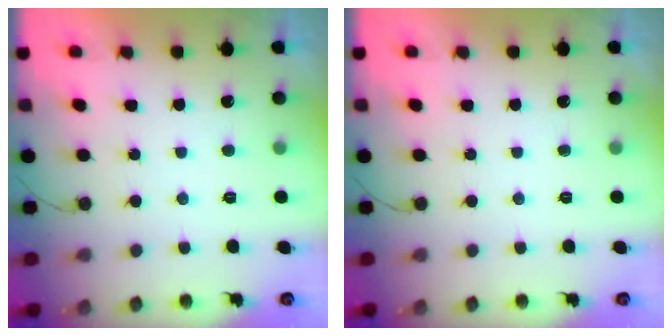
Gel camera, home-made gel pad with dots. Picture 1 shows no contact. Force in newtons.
{"total": 0.0}